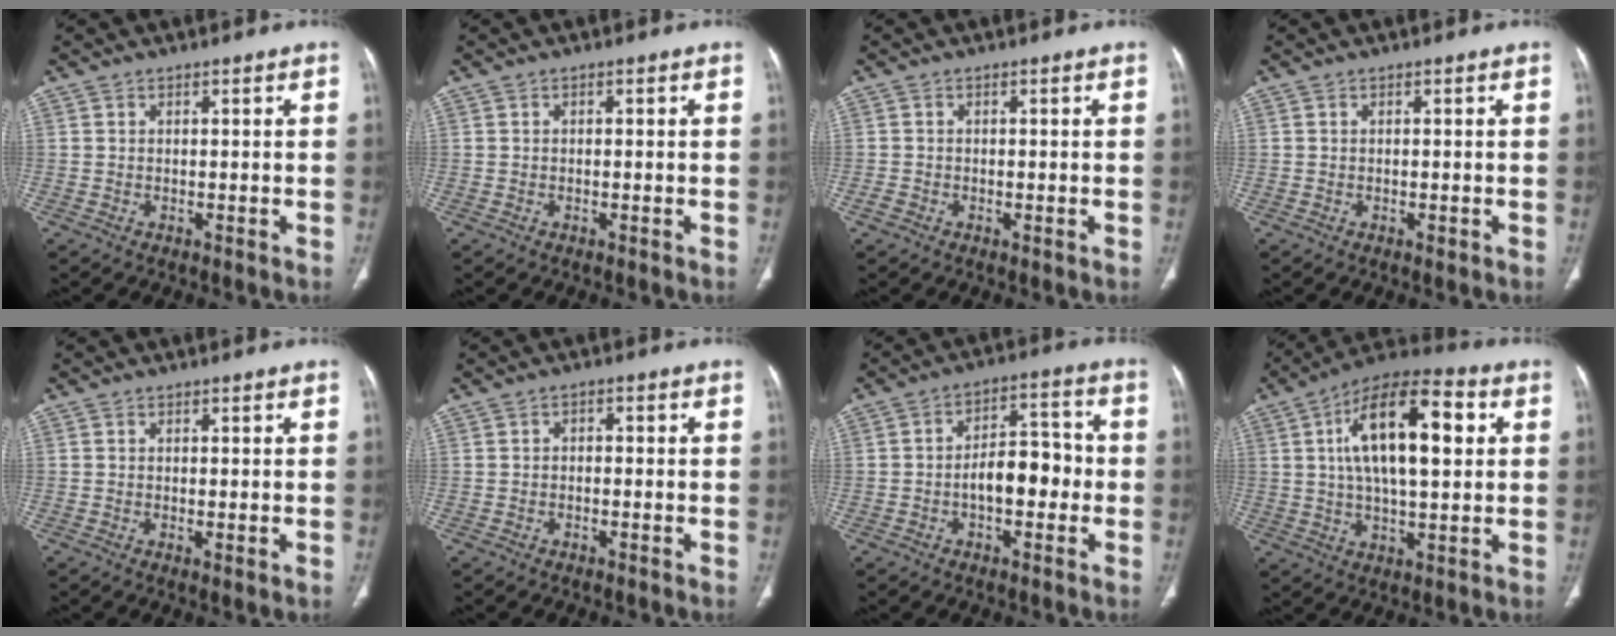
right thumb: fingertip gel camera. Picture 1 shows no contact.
{"total": 0.0}
{"total": 1.3, "force": [-0.5, 0.9, 0.9], "torque": [-0.016, -0.001, -0.010]}
{"total": 0.7, "force": [-0.2, 0.4, 0.5], "torque": [-0.009, -0.002, -0.003]}
{"total": 1.3, "force": [-0.1, 0.3, 1.2], "torque": [-0.029, -0.008, -0.002]}
{"total": 1.3, "force": [-0.3, 1.0, 0.8], "torque": [-0.006, 0.008, -0.010]}
{"total": 11.2, "force": [-2.1, 5.9, 9.3], "torque": [-0.129, 0.042, -0.039]}
{"total": 19.0, "force": [4.3, 8.2, 16.6], "torque": [-0.261, 0.015, 0.064]}